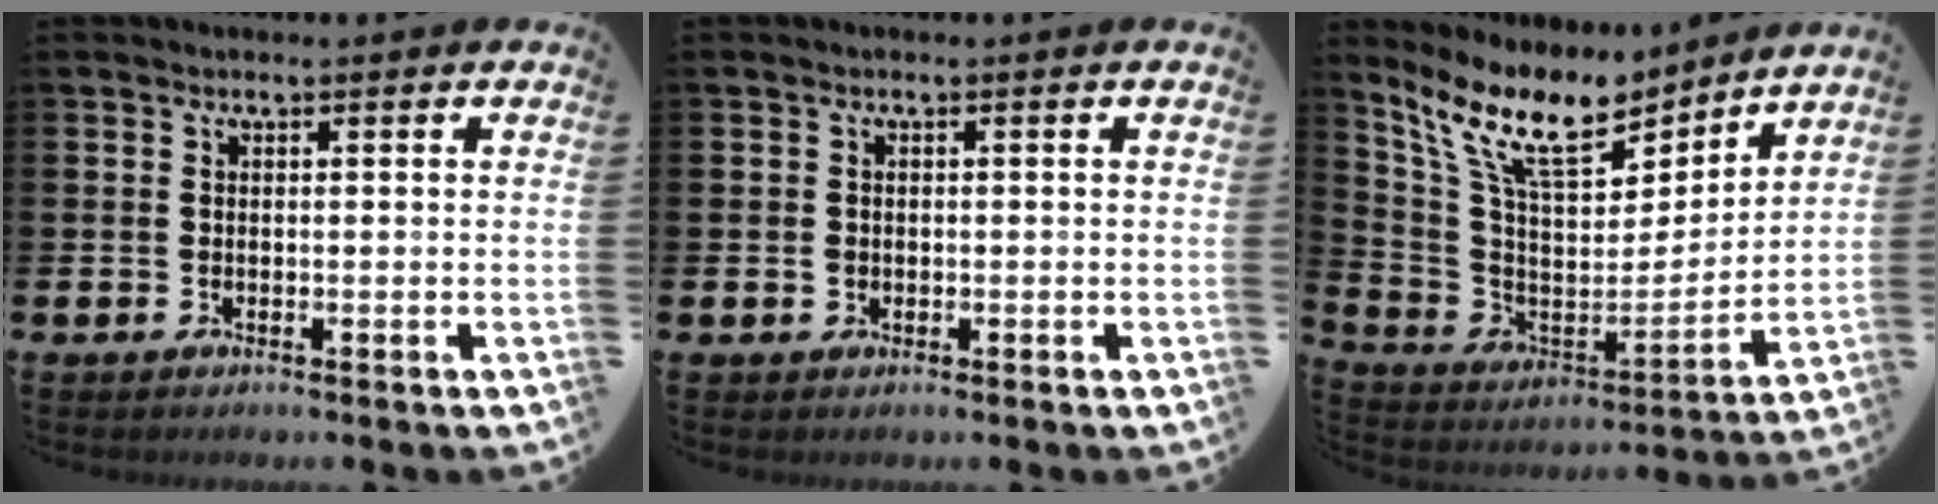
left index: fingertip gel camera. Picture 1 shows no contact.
{"total": 0.9, "force": [-0.6, 0.6, 0.0], "torque": [0.004, 0.005, -0.014]}
{"total": 13.0, "force": [10.6, 4.4, 6.0], "torque": [-0.155, -0.057, 0.191]}